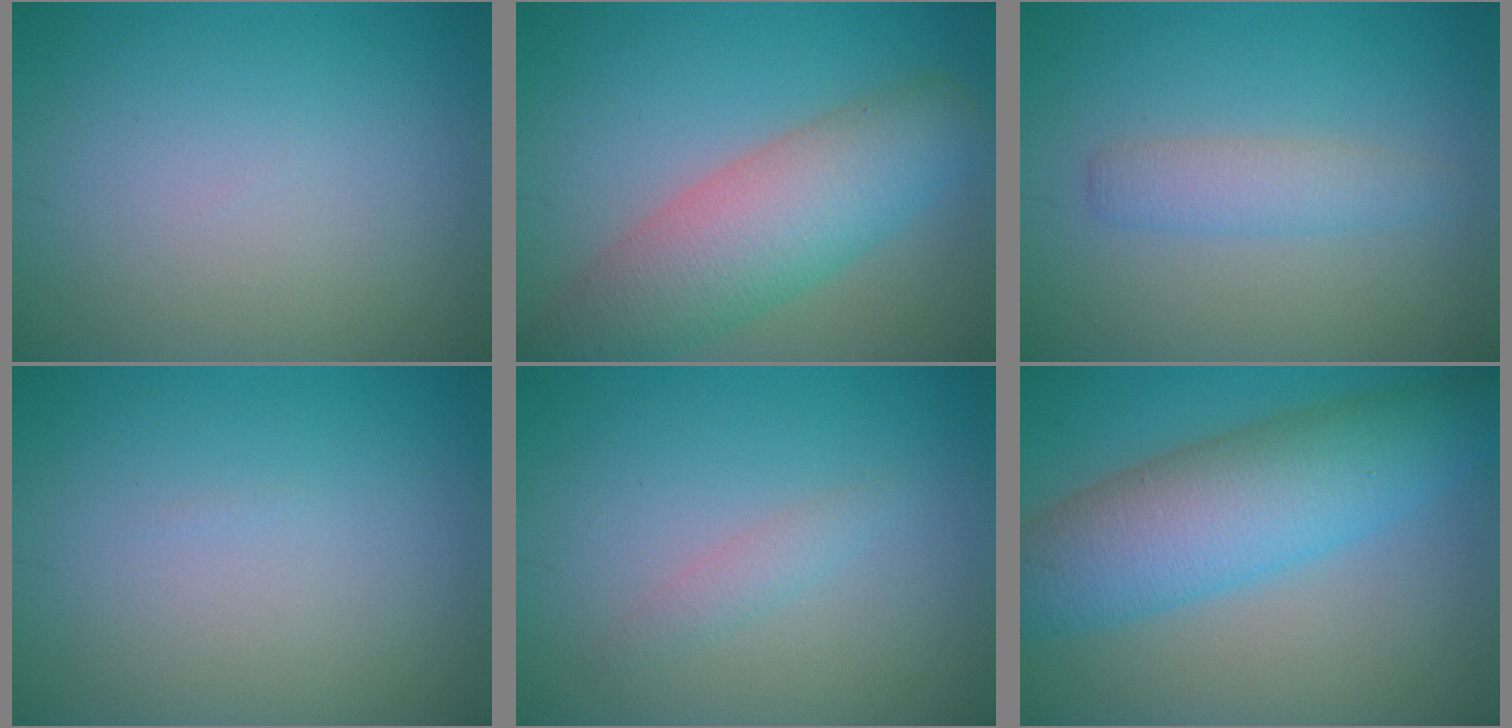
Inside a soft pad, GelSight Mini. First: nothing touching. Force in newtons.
{"total": 8.0, "press": 8.0, "slide": 0.3}
{"total": 2.4, "press": 2.4, "slide": 0.1}
{"total": 0.0}
{"total": 1.2, "press": 1.2, "slide": 0.0}
{"total": 8.8, "press": 8.8, "slide": 0.2}